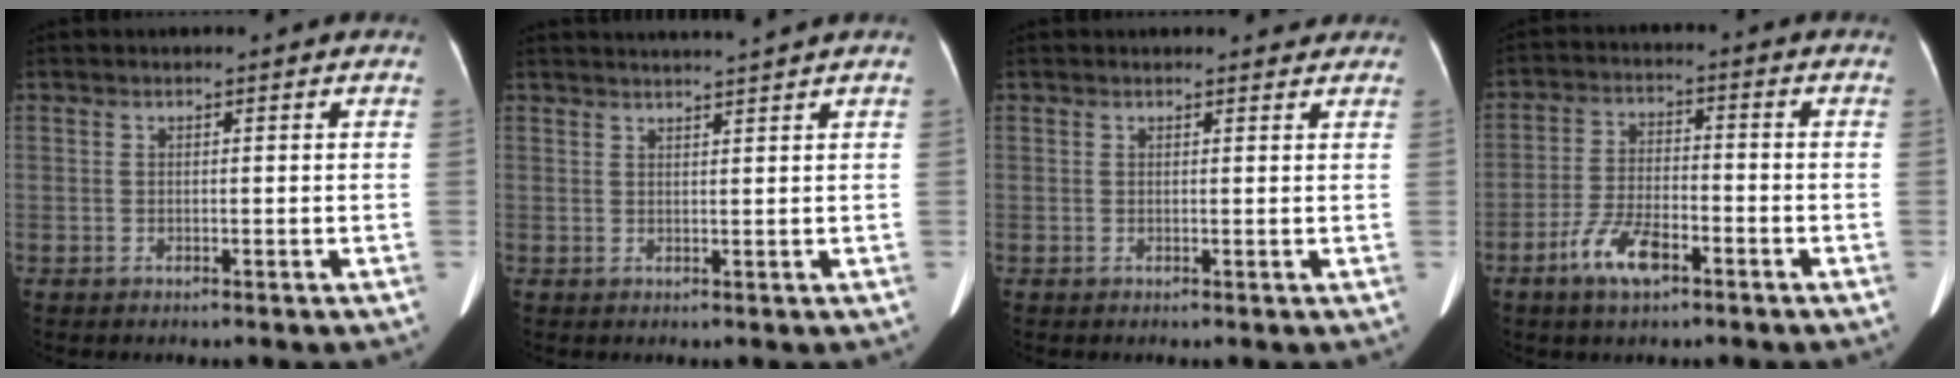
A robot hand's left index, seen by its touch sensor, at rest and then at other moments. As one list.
[{"total": 4.6, "force": [4.1, -1.4, 1.4], "torque": [-0.015, 0.009, 0.057]}, {"total": 2.8, "force": [2.6, 0.8, 0.6], "torque": [-0.006, 0.005, 0.023]}, {"total": 7.3, "force": [-4.3, 2.6, 5.3], "torque": [-0.114, 0.000, -0.079]}]